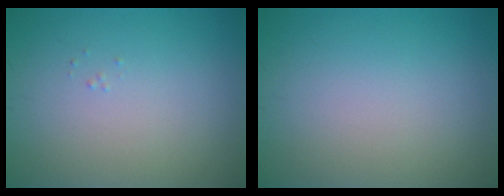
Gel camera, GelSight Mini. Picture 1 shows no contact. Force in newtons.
{"total": 0.0}